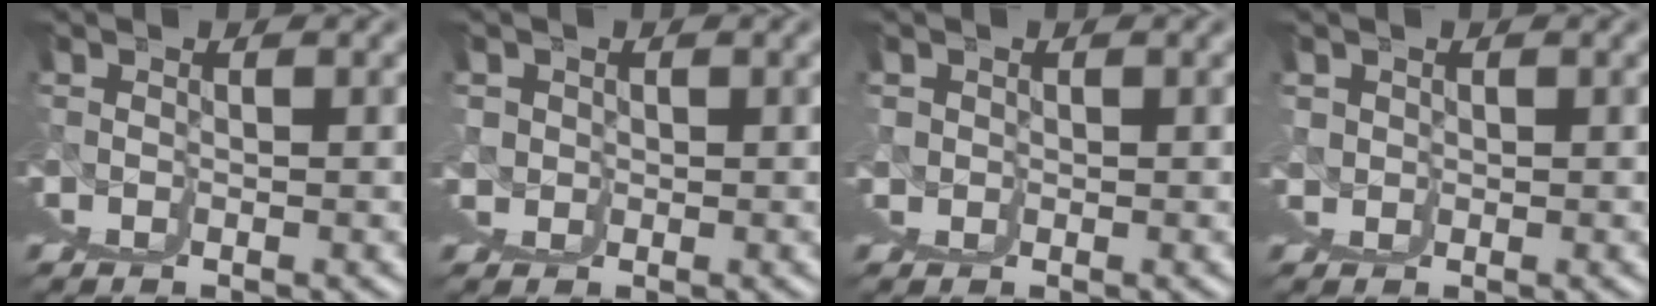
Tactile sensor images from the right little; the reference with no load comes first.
{"total": 2.3, "force": [1.1, 1.8, 0.7], "torque": [-0.011, -0.010, 0.018]}
{"total": 1.5, "force": [0.8, 1.3, 0.3], "torque": [-0.002, -0.006, 0.011]}
{"total": 2.5, "force": [1.1, 2.2, 0.5], "torque": [-0.008, -0.009, 0.015]}